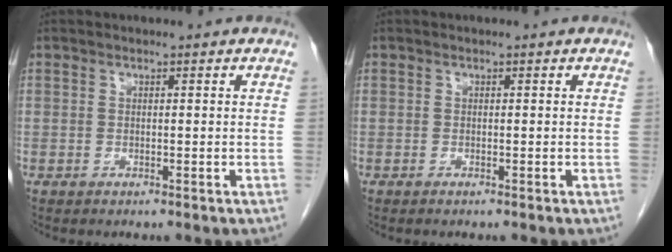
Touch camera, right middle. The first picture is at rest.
{"total": 0.0}